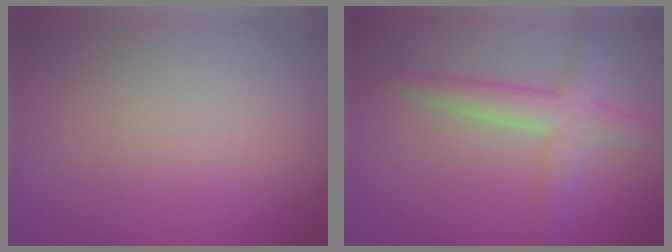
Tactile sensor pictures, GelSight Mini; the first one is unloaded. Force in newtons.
{"total": 4.3, "press": 4.3, "slide": 0.2}